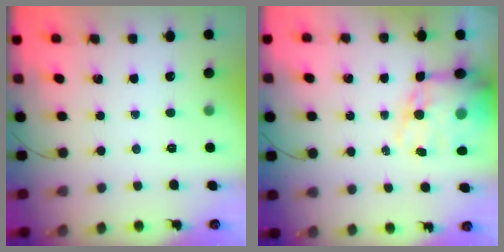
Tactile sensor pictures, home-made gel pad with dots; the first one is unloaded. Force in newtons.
{"total": 15.5, "press": 15.1, "slide": 3.6}